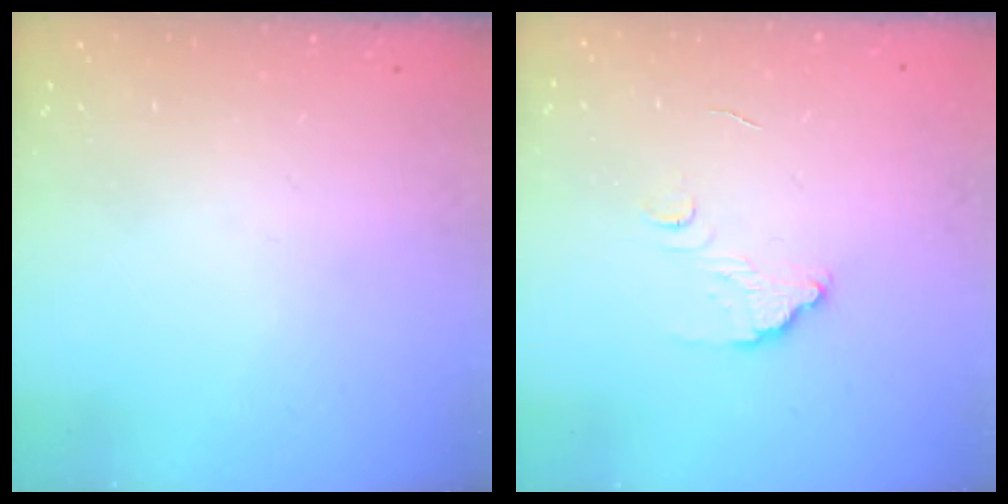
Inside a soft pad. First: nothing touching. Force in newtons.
{"total": 3.6, "press": 3.6, "slide": 0.2}